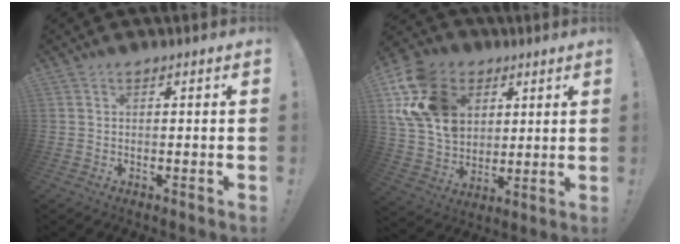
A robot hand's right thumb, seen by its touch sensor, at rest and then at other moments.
{"total": 19.6, "force": [6.3, 14.9, 11.1], "torque": [-0.205, -0.018, 0.127]}